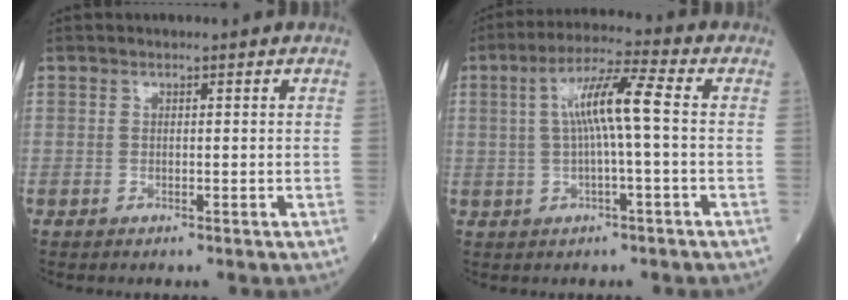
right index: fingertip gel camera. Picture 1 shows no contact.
{"total": 8.1, "force": [0.6, 0.2, 8.1], "torque": [-0.154, 0.018, 0.008]}